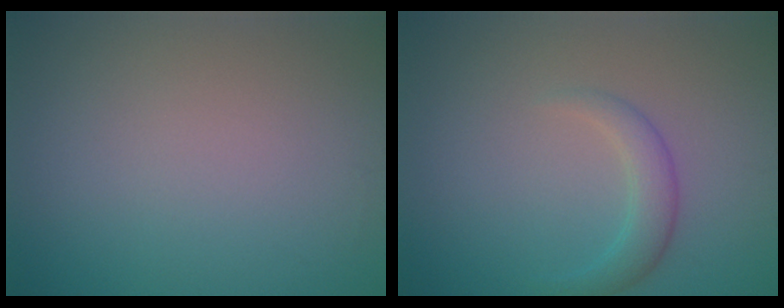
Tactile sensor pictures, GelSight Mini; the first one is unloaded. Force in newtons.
{"total": 2.3, "press": 2.3, "slide": 0.1}